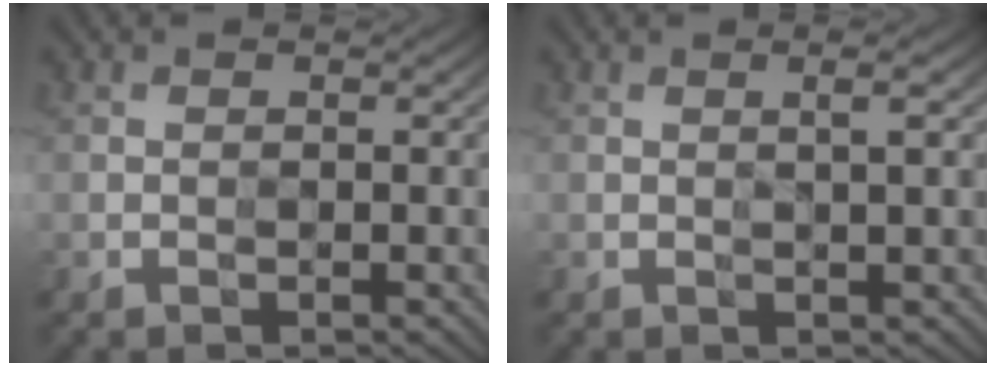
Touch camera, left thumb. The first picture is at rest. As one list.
[{"total": 1.7, "force": [0.5, 0.0, 1.7], "torque": [-0.032, 0.005, 0.005]}]